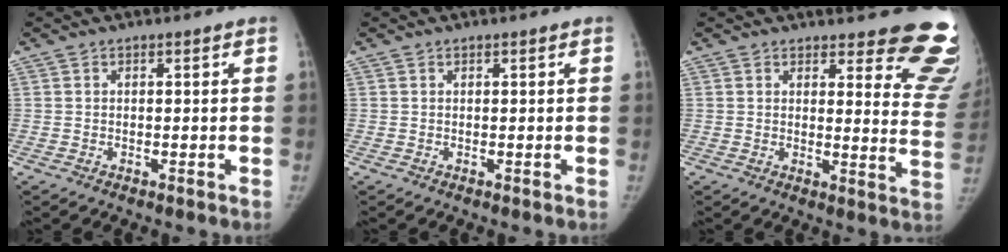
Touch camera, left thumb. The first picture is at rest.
{"total": 0.0}
{"total": 14.0, "force": [12.1, 4.0, 5.9], "torque": [-0.013, -0.113, 0.111]}